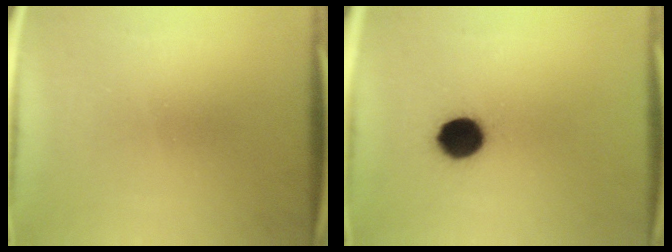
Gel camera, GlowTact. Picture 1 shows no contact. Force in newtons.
{"total": 9.1}